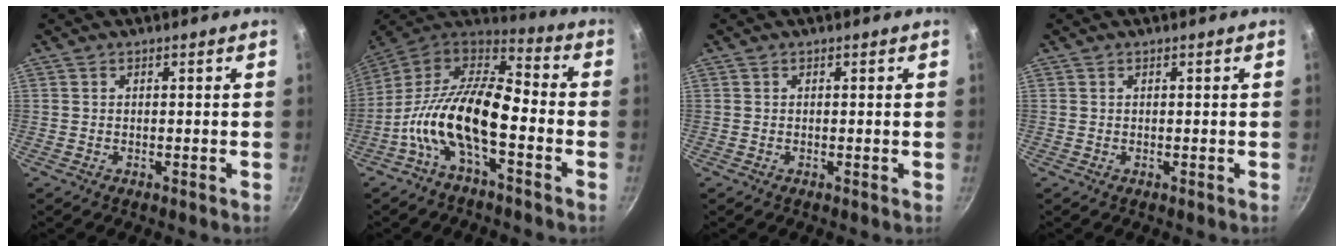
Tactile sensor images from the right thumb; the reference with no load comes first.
{"total": 17.4, "force": [-5.2, 7.7, 14.7], "torque": [-0.276, 0.053, -0.119]}
{"total": 0.0}
{"total": 0.0}